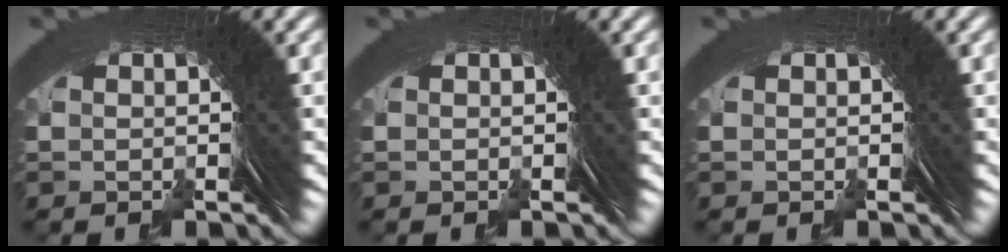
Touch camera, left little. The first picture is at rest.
{"total": 0.0}
{"total": 0.0}